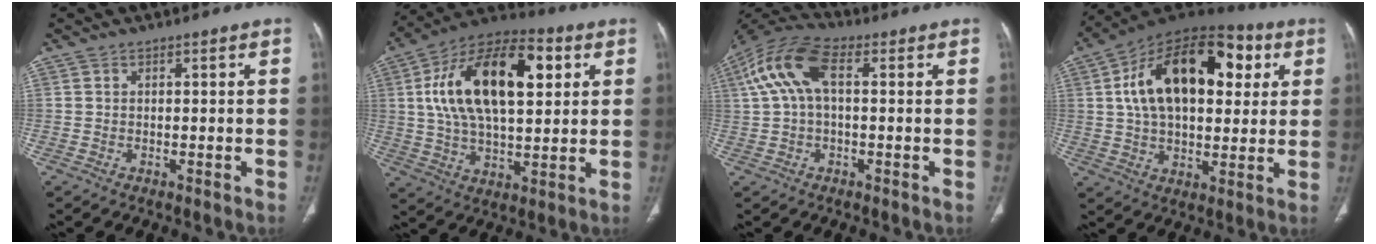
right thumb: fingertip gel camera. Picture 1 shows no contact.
{"total": 23.6, "force": [6.0, 11.7, 19.5], "torque": [-0.325, 0.008, 0.093]}
{"total": 11.5, "force": [2.3, 5.9, 9.7], "torque": [-0.211, 0.039, 0.038]}
{"total": 24.4, "force": [6.4, 14.0, 19.0], "torque": [-0.286, 0.018, 0.094]}